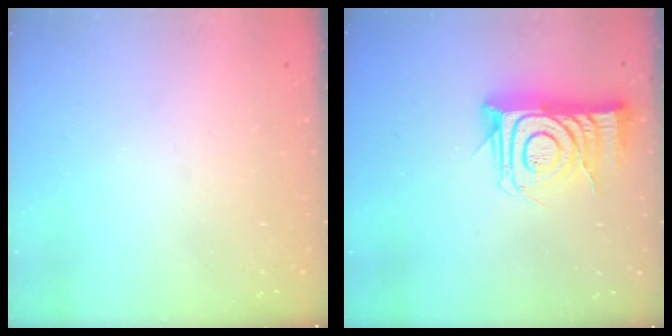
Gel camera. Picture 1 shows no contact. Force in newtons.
{"total": 14.6, "press": 14.6, "slide": 1.0}